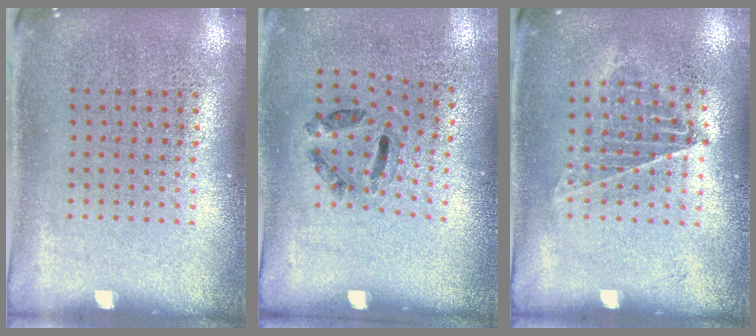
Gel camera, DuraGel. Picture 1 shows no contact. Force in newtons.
{"total": 1.3, "press": 0.6, "slide": 1.1}
{"total": 0.9, "press": 0.9, "slide": 0.1}